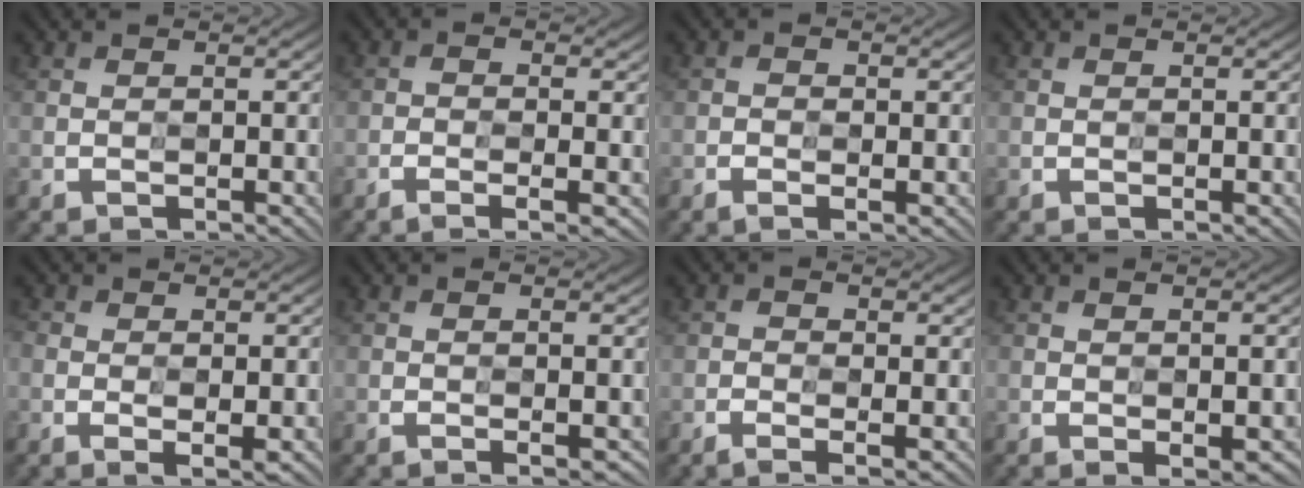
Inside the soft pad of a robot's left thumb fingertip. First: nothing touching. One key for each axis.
{"total": 3.9, "fx": -1.9, "fy": 1.2, "fz": 3.2, "tx": -0.052, "ty": -0.006, "tz": -0.026}
{"total": 1.7, "fx": -1.0, "fy": 0.9, "fz": 1.1, "tx": -0.016, "ty": -0.002, "tz": -0.020}
{"total": 0.0}
{"total": 2.8, "fx": -0.7, "fy": 1.7, "fz": 2.1, "tx": -0.049, "ty": -0.006, "tz": -0.014}
{"total": 1.6, "fx": -0.5, "fy": 0.1, "fz": 1.5, "tx": -0.025, "ty": -0.003, "tz": -0.006}
{"total": 2.6, "fx": -1.1, "fy": 1.2, "fz": 2.0, "tx": -0.035, "ty": -0.004, "tz": -0.022}
{"total": 2.4, "fx": -0.9, "fy": 0.9, "fz": 2.0, "tx": -0.030, "ty": -0.007, "tz": -0.009}